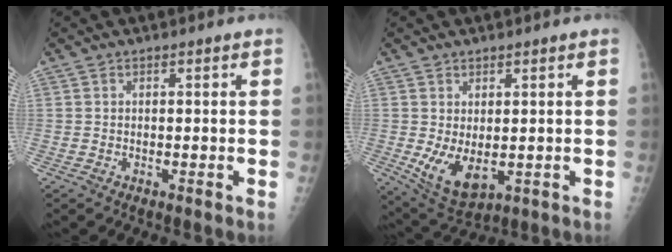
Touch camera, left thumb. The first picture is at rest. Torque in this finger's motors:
{"motor_torque": [-0.18, 0.49, 0.54, -0.19, 0.13]}